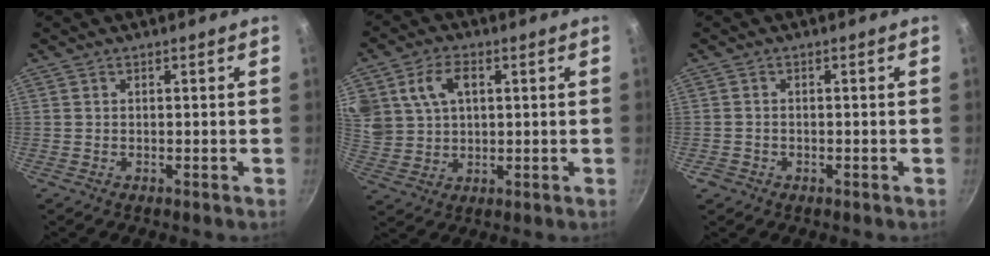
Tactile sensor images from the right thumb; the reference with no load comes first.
{"total": 12.3, "force": [4.1, 9.0, 7.4], "torque": [-0.141, 0.002, 0.084]}
{"total": 1.7, "force": [-0.9, 1.3, 0.6], "torque": [-0.013, 0.003, -0.014]}